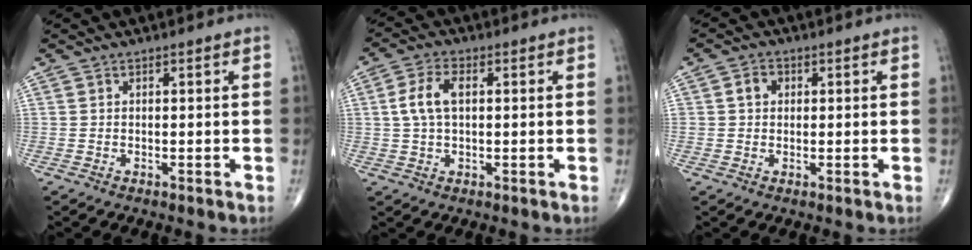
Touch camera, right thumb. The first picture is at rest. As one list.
[{"total": 6.2, "force": [1.0, 3.3, 5.1], "torque": [-0.114, 0.013, 0.017]}, {"total": 2.9, "force": [0.6, 2.4, 1.5], "torque": [-0.017, 0.005, 0.009]}]